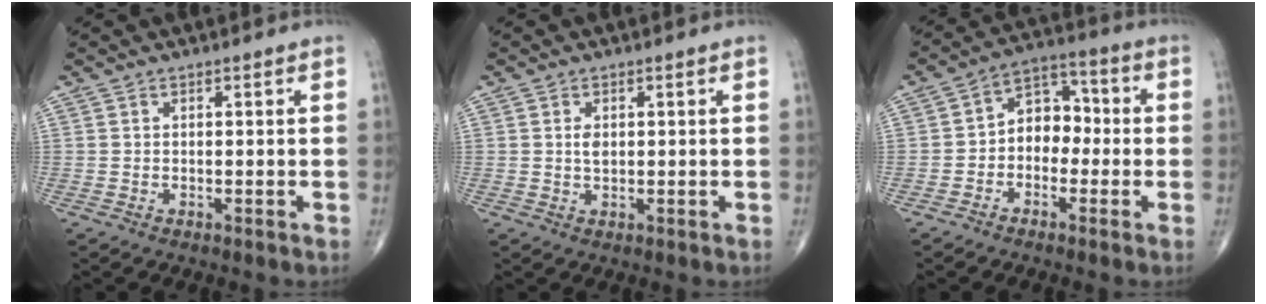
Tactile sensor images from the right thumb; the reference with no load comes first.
{"total": 1.9, "force": [0.4, 1.2, 1.5], "torque": [-0.024, -0.002, 0.008]}
{"total": 8.2, "force": [-1.2, 6.2, 5.3], "torque": [-0.047, 0.039, -0.037]}